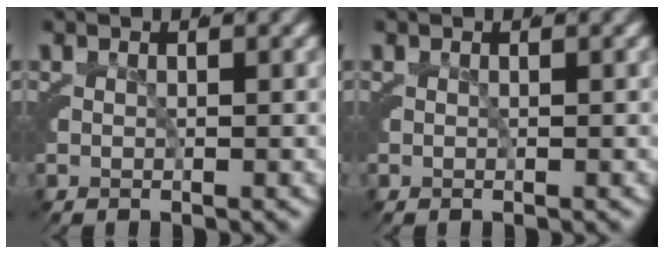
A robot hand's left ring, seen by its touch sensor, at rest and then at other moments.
{"total": 0.0}